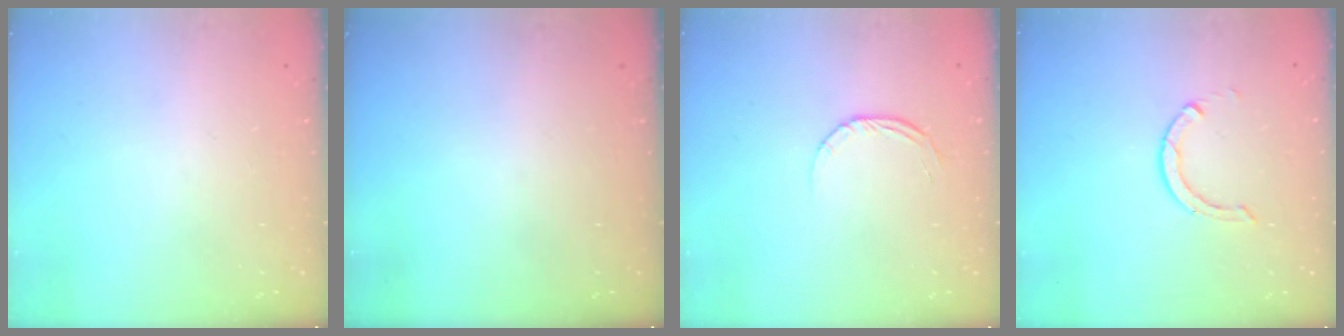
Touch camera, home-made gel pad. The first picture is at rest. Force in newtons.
{"total": 0.0}
{"total": 3.5, "press": 3.5, "slide": 0.3}
{"total": 2.9, "press": 2.9, "slide": 0.4}